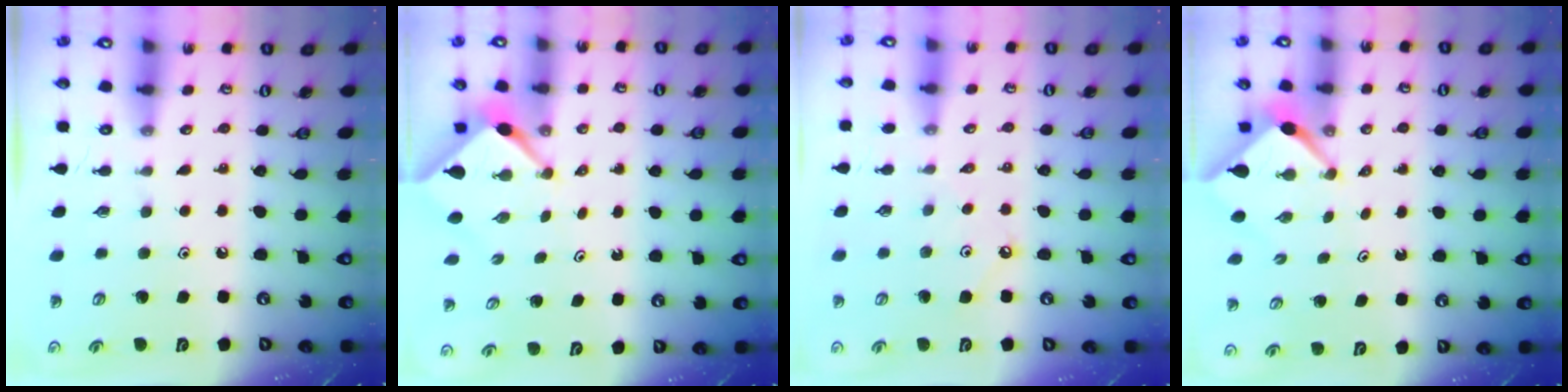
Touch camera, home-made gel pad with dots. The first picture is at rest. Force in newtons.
{"total": 2.4, "press": 2.4, "slide": 0.2}
{"total": 3.0, "press": 3.0, "slide": 0.5}
{"total": 2.4, "press": 2.4, "slide": 0.2}